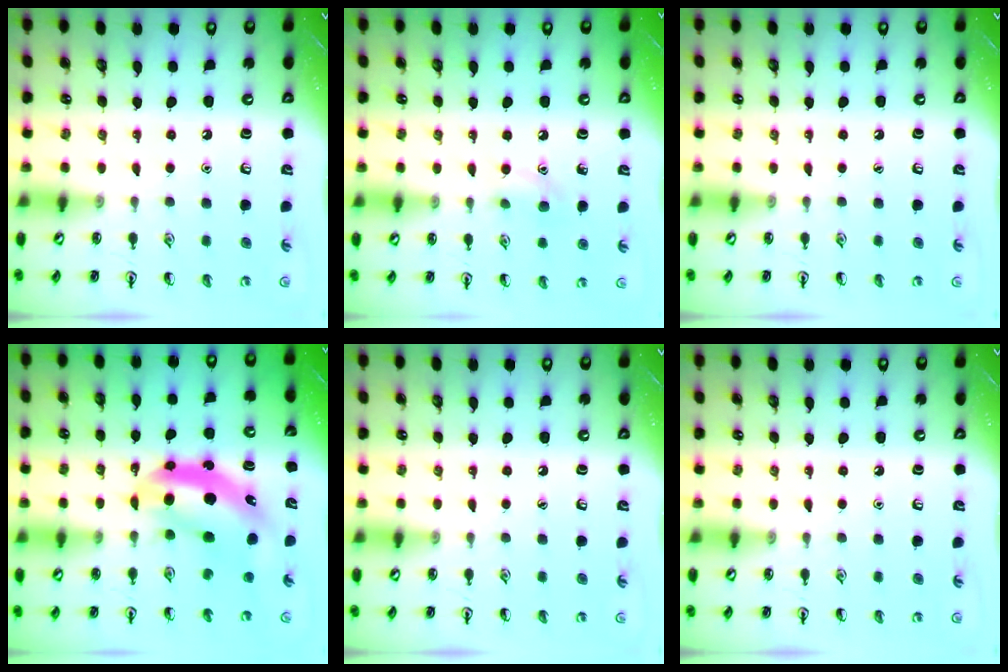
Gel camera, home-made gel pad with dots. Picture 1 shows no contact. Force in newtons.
{"total": 6.8, "press": 6.6, "slide": 1.5}
{"total": 0.0}
{"total": 7.7, "press": 7.4, "slide": 2.0}
{"total": 0.0}
{"total": 0.0}